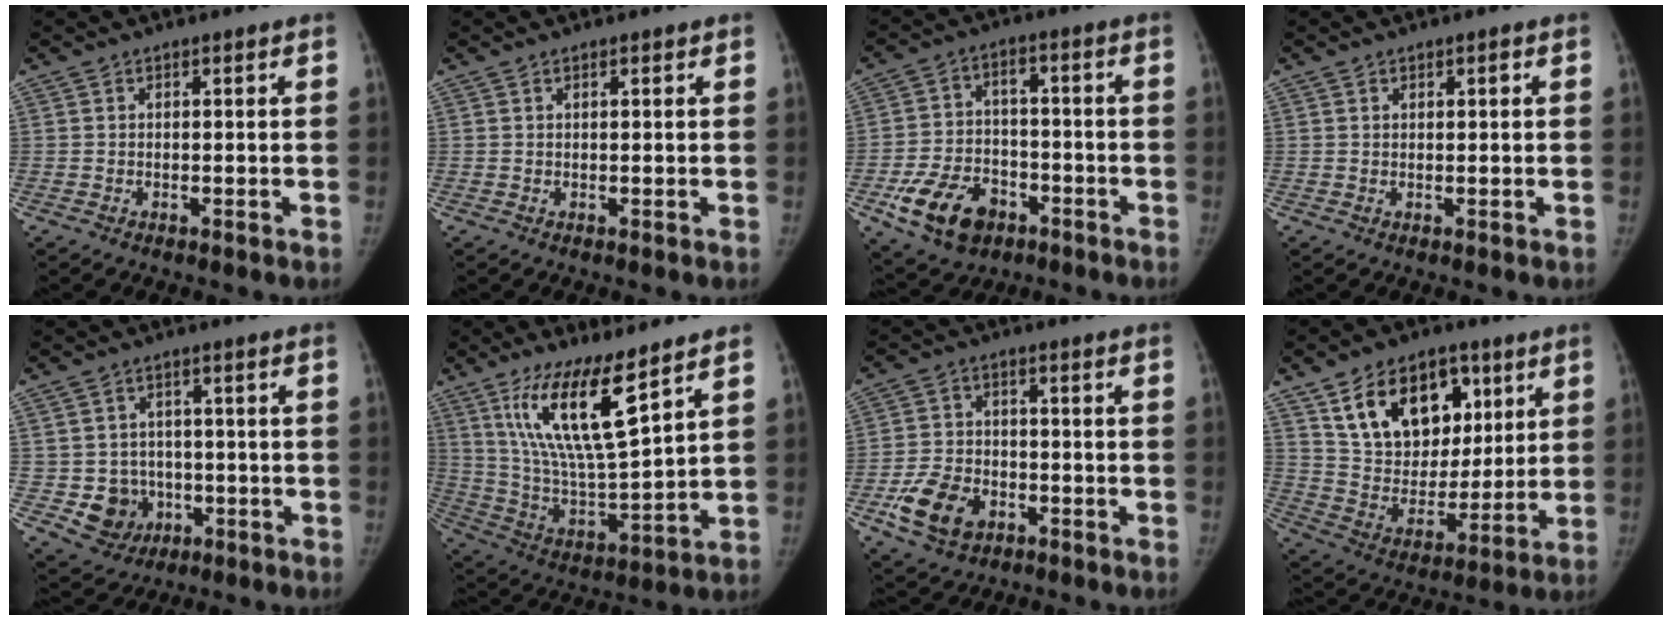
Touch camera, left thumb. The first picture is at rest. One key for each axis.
{"total": 0.6, "fx": 0.4, "fy": 0.2, "fz": 0.5, "tx": -0.007, "ty": 0.000, "tz": 0.006}
{"total": 13.5, "fx": -6.5, "fy": 9.2, "fz": 7.3, "tx": -0.109, "ty": 0.029, "tz": -0.106}
{"total": 1.0, "fx": 0.4, "fy": 0.5, "fz": 0.8, "tx": -0.009, "ty": 0.000, "tz": 0.008}
{"total": 7.8, "fx": -1.8, "fy": 7.2, "fz": 2.1, "tx": -0.002, "ty": 0.012, "tz": -0.019}
{"total": 17.0, "fx": 9.8, "fy": 3.7, "fz": 13.4, "tx": -0.243, "ty": -0.059, "tz": 0.199}
{"total": 10.3, "fx": -4.6, "fy": 7.2, "fz": 5.8, "tx": -0.093, "ty": 0.017, "tz": -0.080}
{"total": 20.4, "fx": 9.5, "fy": 13.7, "fz": 11.8, "tx": -0.149, "ty": -0.033, "tz": 0.171}